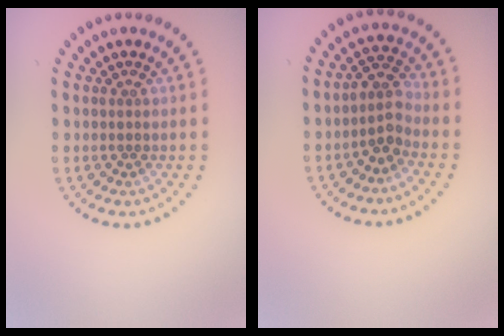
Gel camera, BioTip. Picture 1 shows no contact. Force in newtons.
{"total": 2.7, "press": 2.1, "slide": 1.6}